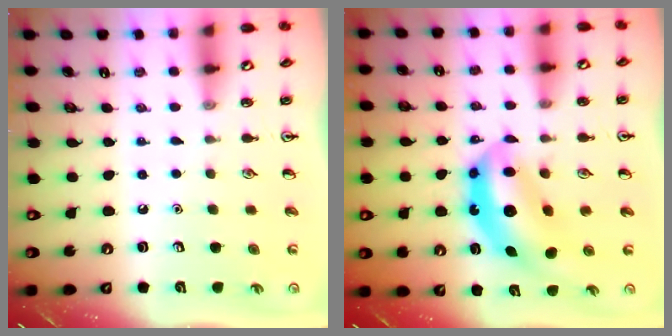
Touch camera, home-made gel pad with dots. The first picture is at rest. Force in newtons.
{"total": 10.9, "press": 10.4, "slide": 3.2}